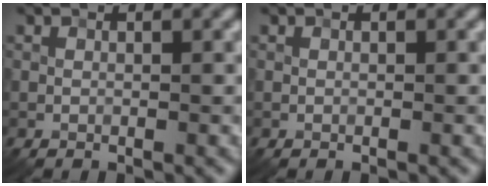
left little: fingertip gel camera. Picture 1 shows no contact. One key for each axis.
{"total": 0.0}